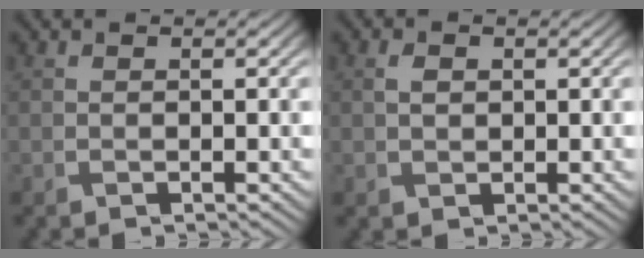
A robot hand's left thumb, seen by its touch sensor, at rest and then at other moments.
{"total": 1.8, "force": [0.4, 1.3, 1.2], "torque": [-0.028, 0.000, 0.010]}